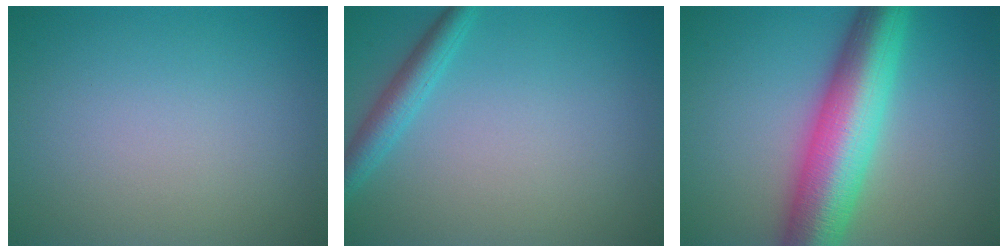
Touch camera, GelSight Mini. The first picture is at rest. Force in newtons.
{"total": 2.6, "press": 2.6, "slide": 0.2}
{"total": 10.3, "press": 10.3, "slide": 0.1}